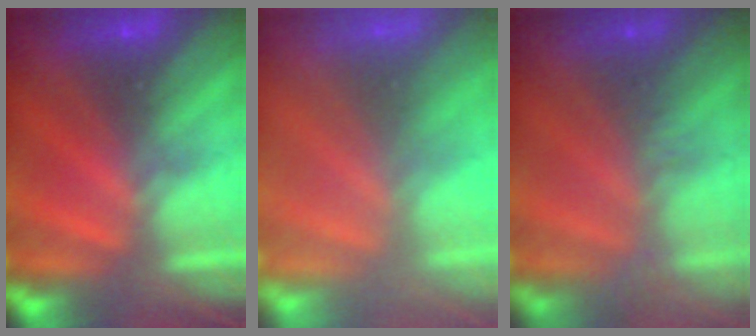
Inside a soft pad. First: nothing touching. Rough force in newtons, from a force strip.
{"total": 8.0}
{"total": 2.8}